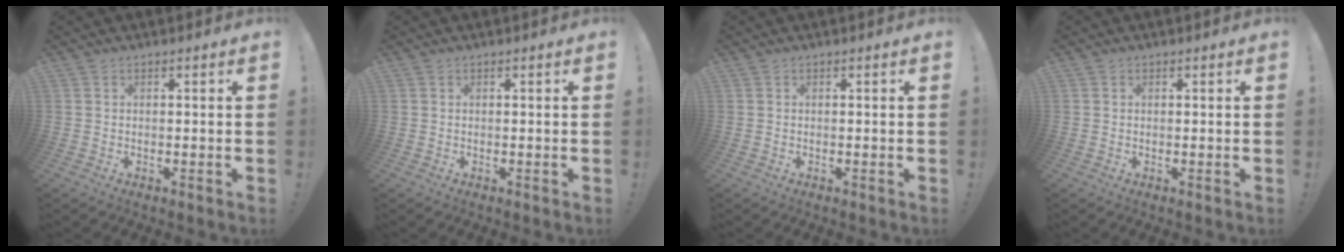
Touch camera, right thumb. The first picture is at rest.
{"total": 0.0}
{"total": 0.0}
{"total": 0.0}